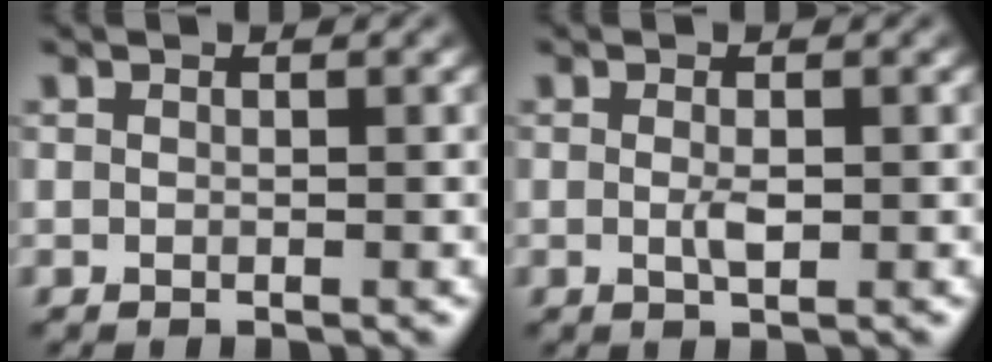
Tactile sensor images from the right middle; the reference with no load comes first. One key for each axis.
{"total": 1.3, "fx": 0.0, "fy": 0.4, "fz": 1.2, "tx": -0.026, "ty": -0.003, "tz": -0.001}